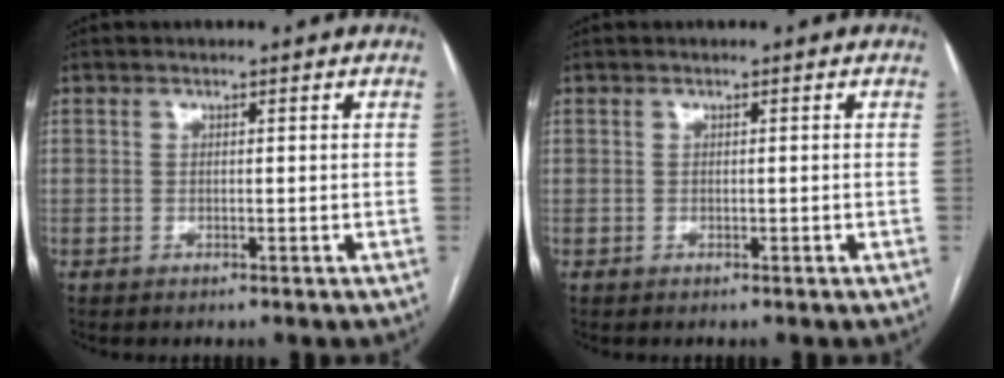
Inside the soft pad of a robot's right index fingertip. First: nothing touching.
{"total": 0.0}